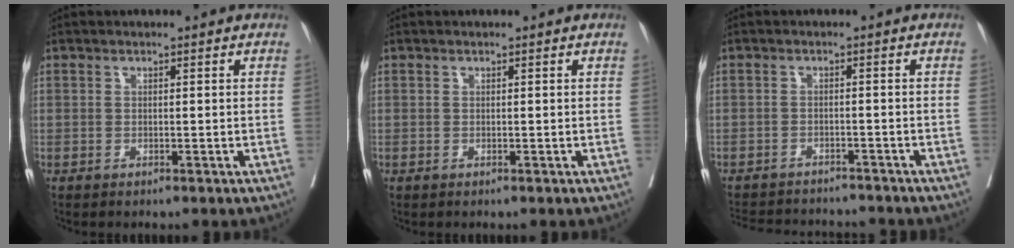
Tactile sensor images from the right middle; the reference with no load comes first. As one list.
[{"total": 0.0}, {"total": 12.0, "force": [-11.3, 2.7, 3.3], "torque": [-0.066, 0.005, -0.150]}]